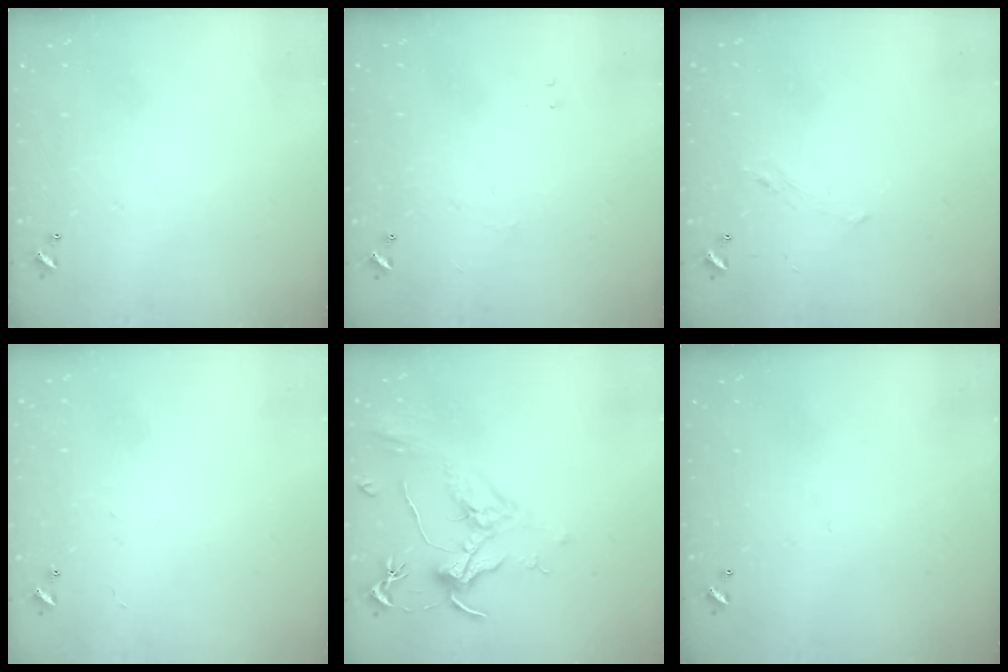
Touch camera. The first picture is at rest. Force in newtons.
{"total": 1.0, "press": 0.9, "slide": 0.5}
{"total": 1.0, "press": 0.9, "slide": 0.6}
{"total": 0.0}
{"total": 1.9, "press": 1.7, "slide": 0.9}
{"total": 0.0}